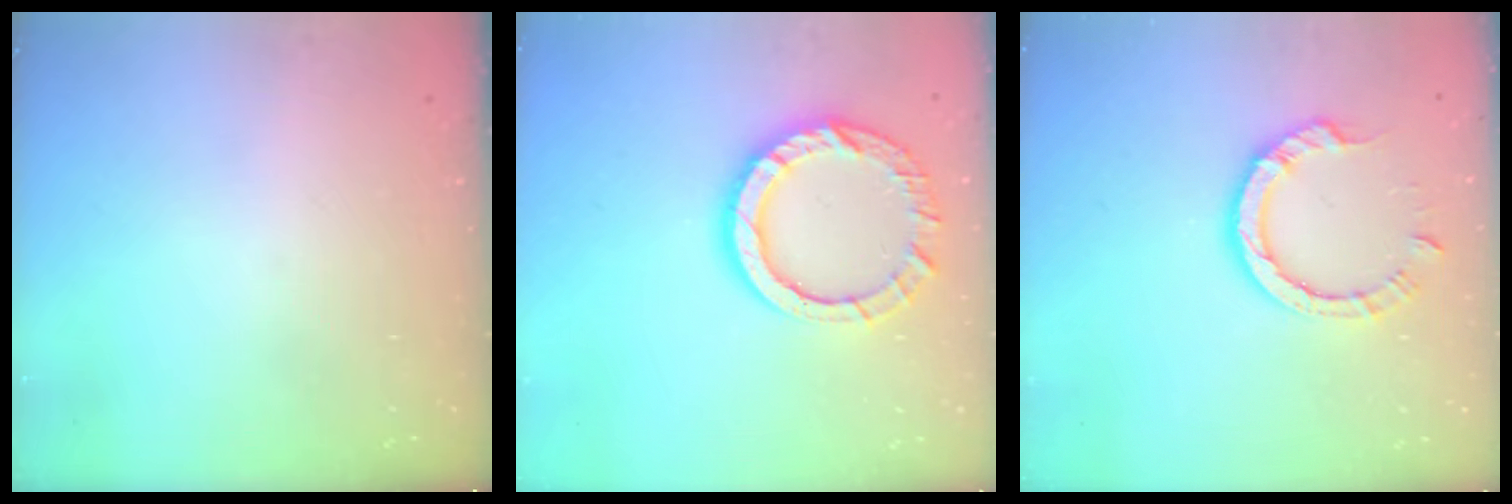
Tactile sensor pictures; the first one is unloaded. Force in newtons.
{"total": 12.9, "press": 12.8, "slide": 1.4}
{"total": 8.5, "press": 8.4, "slide": 1.0}